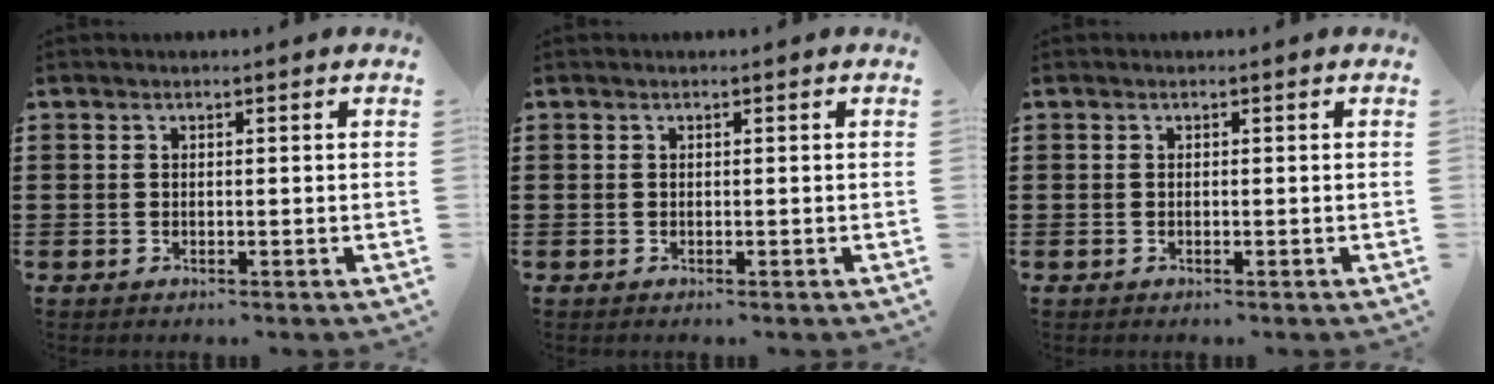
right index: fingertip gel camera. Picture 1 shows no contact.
{"total": 0.0}
{"total": 0.0}